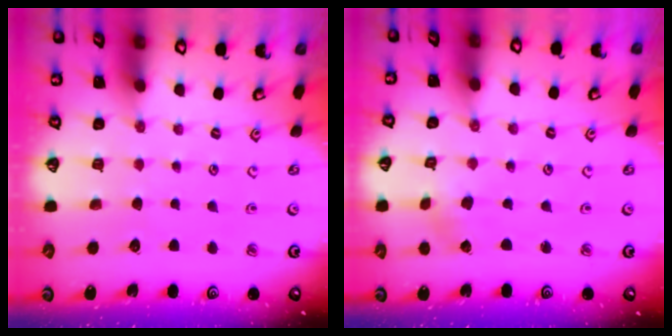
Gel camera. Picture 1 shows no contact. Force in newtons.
{"total": 1.2, "press": 1.2, "slide": 0.1}